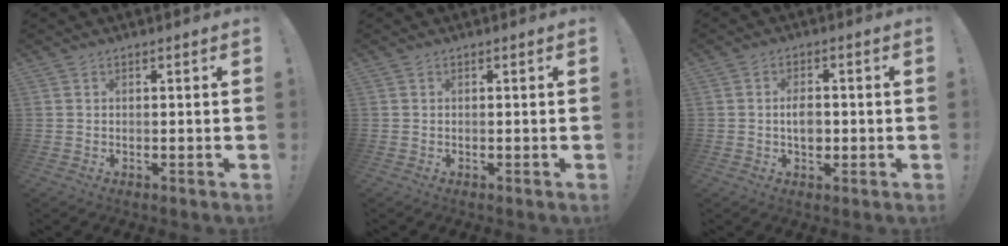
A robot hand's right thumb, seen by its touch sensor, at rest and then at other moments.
{"total": 0.0}
{"total": 4.7, "force": [-0.4, 3.1, 3.5], "torque": [-0.047, -0.002, -0.012]}